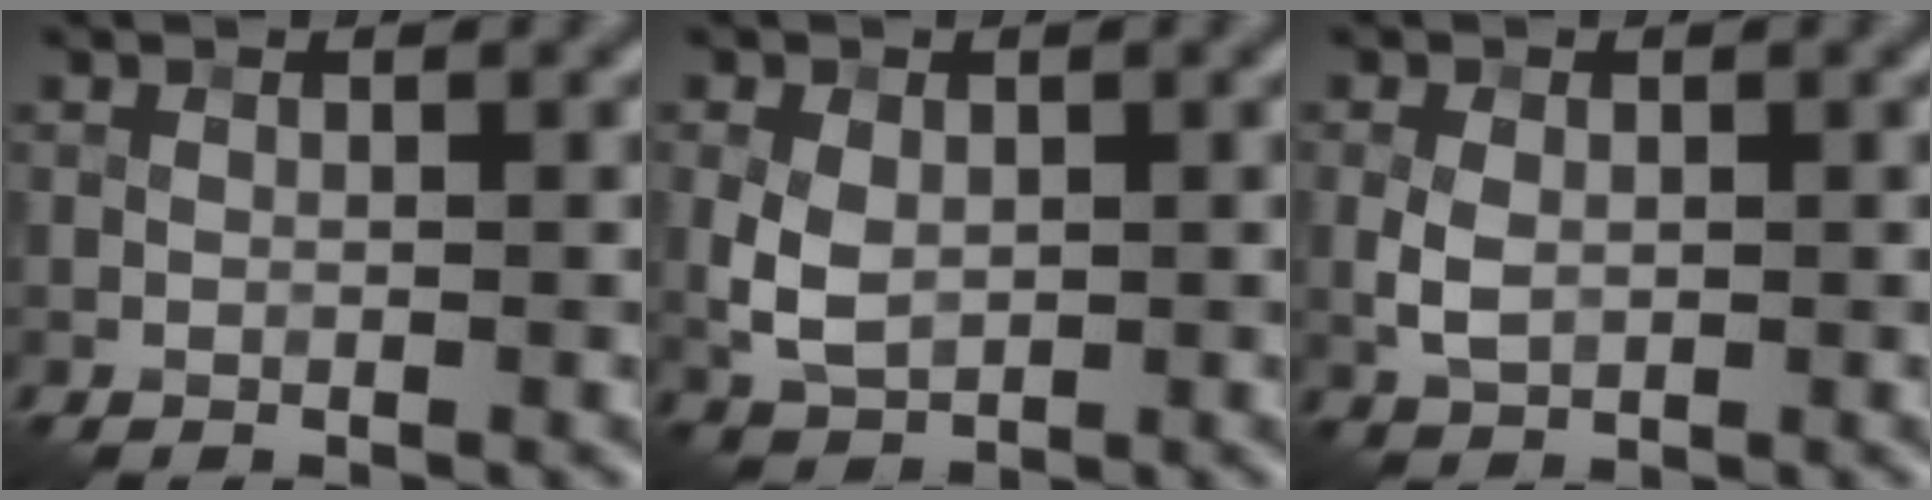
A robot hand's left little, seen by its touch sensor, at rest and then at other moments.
{"total": 3.2, "force": [0.1, 2.3, 2.2], "torque": [-0.051, 0.000, 0.004]}
{"total": 2.4, "force": [0.0, 1.6, 1.7], "torque": [-0.041, -0.001, 0.002]}